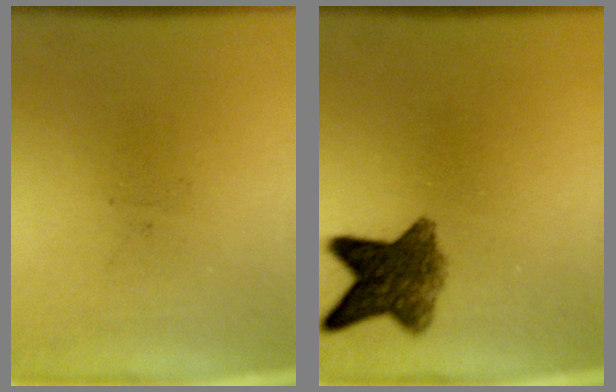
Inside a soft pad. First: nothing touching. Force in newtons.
{"total": 7.4}